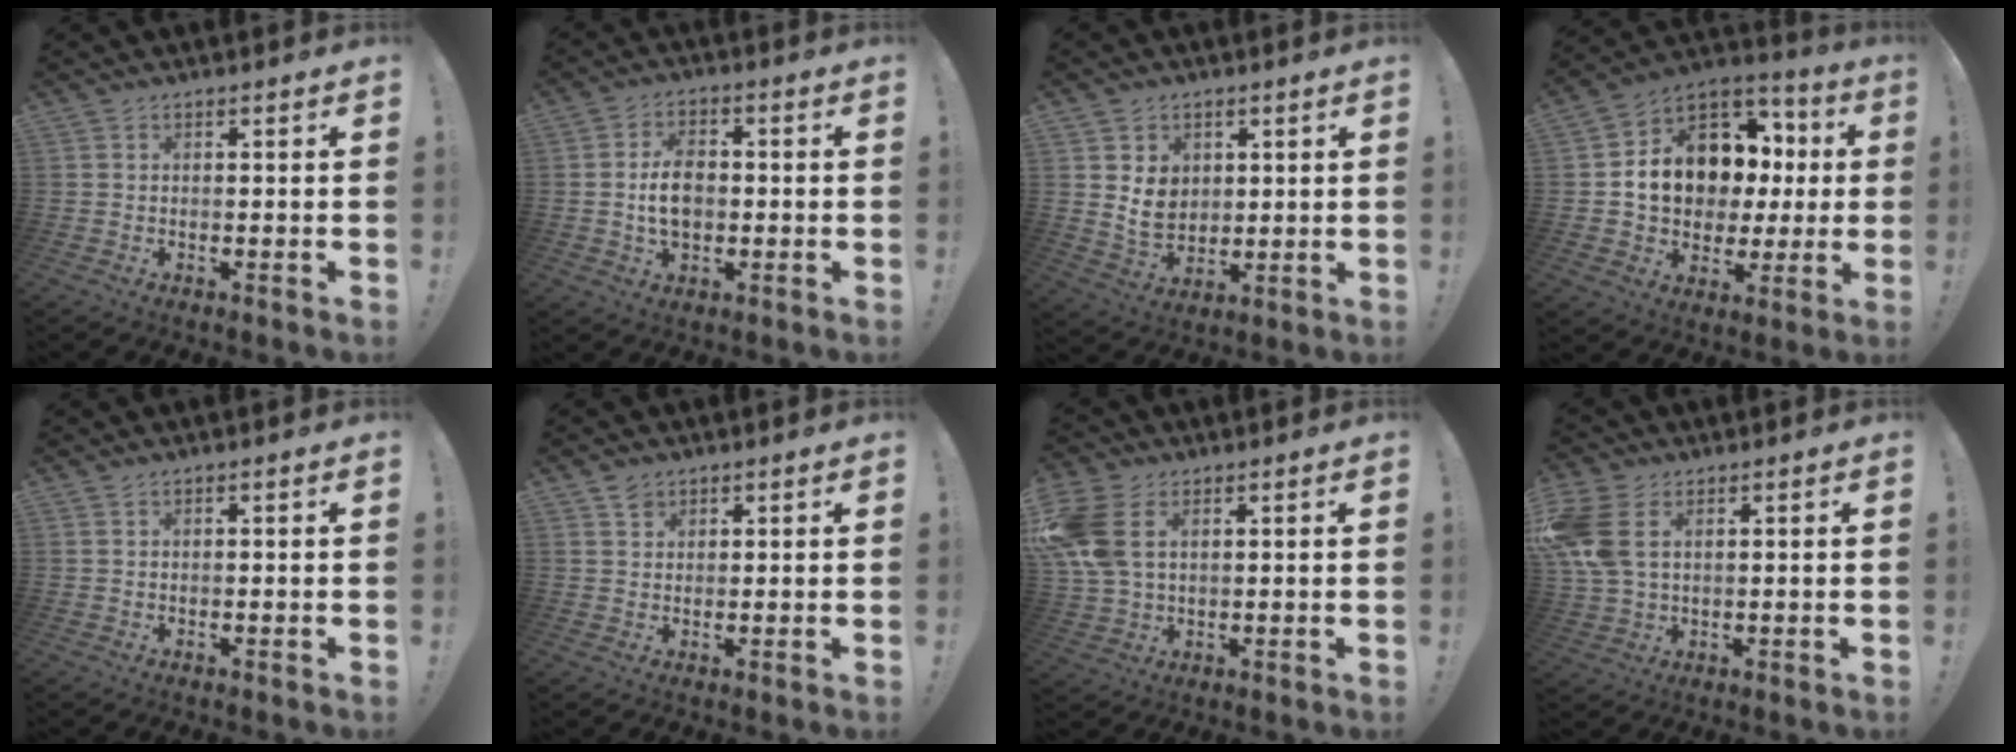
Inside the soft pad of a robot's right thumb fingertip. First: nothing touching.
{"total": 8.3, "force": [-0.4, 5.7, 6.0], "torque": [-0.094, 0.001, -0.012]}
{"total": 8.4, "force": [2.8, 7.1, 3.5], "torque": [-0.043, -0.021, 0.056]}
{"total": 14.9, "force": [2.8, 11.8, 8.7], "torque": [-0.132, -0.011, 0.072]}
{"total": 0.7, "force": [0.5, 0.2, 0.3], "torque": [-0.007, 0.000, 0.010]}
{"total": 2.5, "force": [1.8, 1.7, 0.4], "torque": [0.012, -0.013, 0.030]}
{"total": 12.7, "force": [4.0, 8.5, 8.6], "torque": [-0.176, -0.006, 0.079]}
{"total": 11.3, "force": [3.7, 7.2, 7.8], "torque": [-0.170, -0.006, 0.074]}